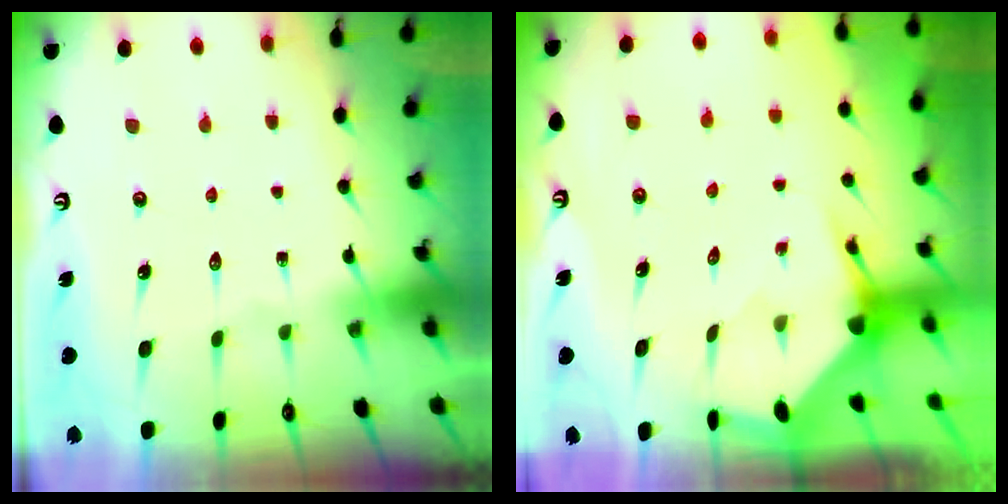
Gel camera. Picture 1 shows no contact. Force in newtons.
{"total": 3.5, "press": 3.5, "slide": 0.5}